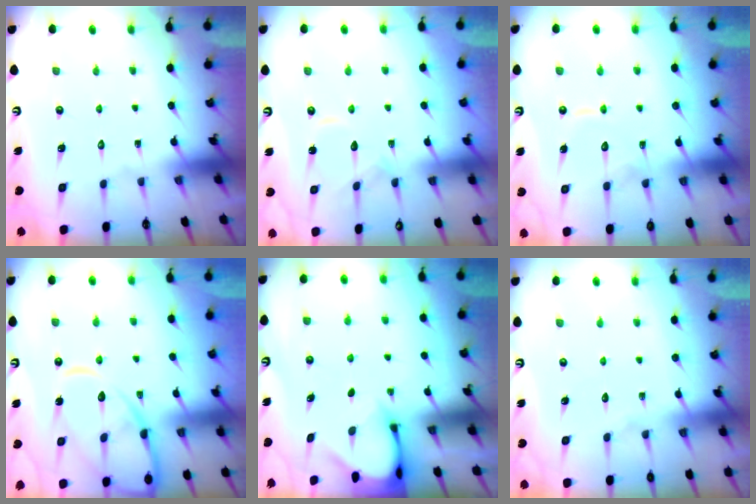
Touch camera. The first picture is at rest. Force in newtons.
{"total": 8.6, "press": 8.6, "slide": 0.4}
{"total": 7.6, "press": 7.6, "slide": 0.7}
{"total": 14.1, "press": 14.1, "slide": 1.3}
{"total": 3.4, "press": 3.3, "slide": 0.3}
{"total": 3.7, "press": 3.6, "slide": 0.5}